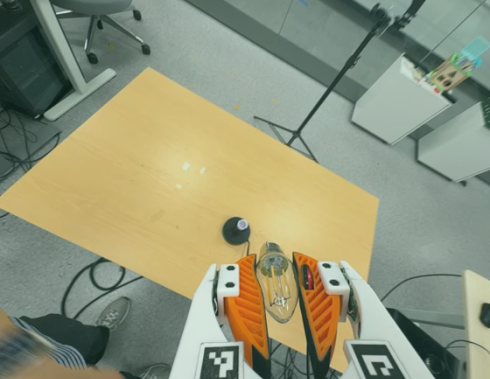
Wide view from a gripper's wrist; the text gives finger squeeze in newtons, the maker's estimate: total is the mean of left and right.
{"total": 23.8, "left": 26.0, "right": 21.6}